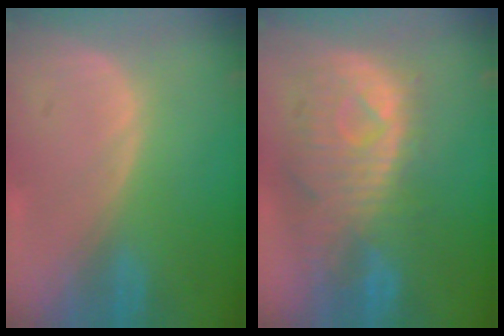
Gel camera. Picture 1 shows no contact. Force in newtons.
{"total": 11.3, "press": 9.7, "slide": 5.7}